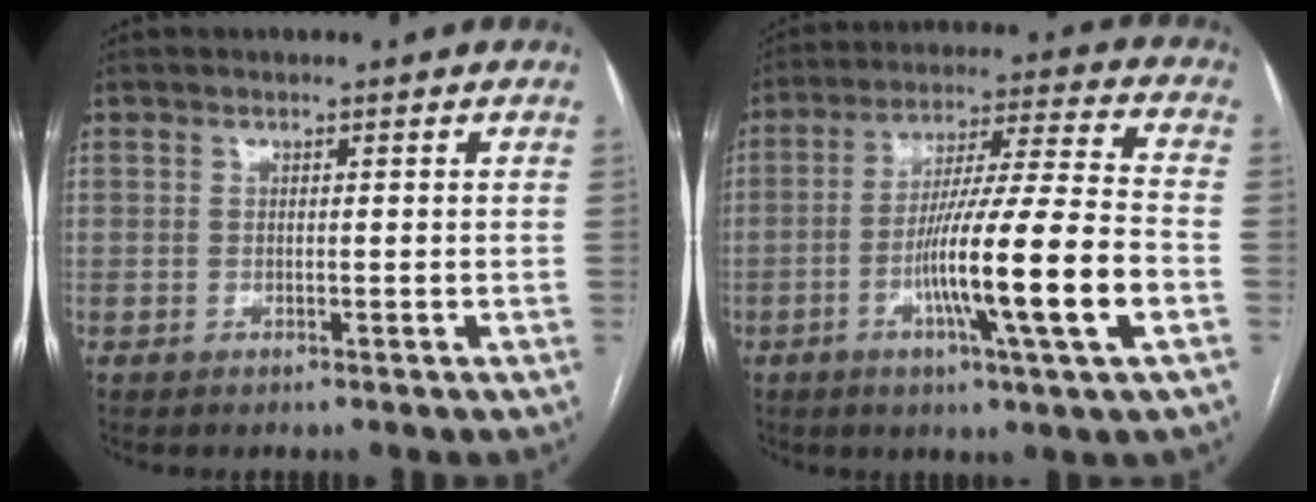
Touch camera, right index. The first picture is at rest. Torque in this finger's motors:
{"motor_torque": [2.14, 0.00, 1.05, 0.21]}